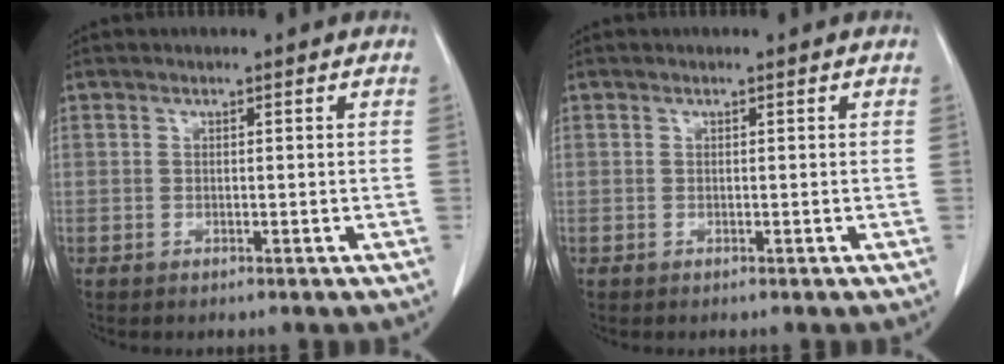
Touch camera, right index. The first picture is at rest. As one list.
[{"total": 0.0}]